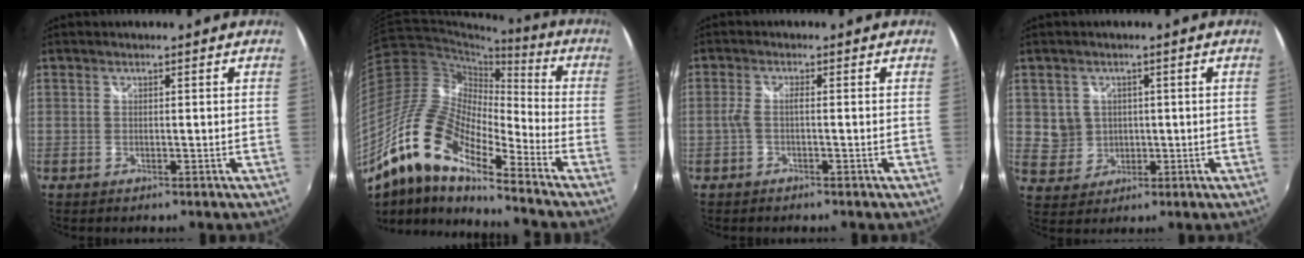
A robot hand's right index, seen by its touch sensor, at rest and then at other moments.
{"total": 16.9, "force": [-10.6, 4.6, 12.3], "torque": [-0.221, -0.001, -0.223]}
{"total": 2.0, "force": [-0.7, 0.1, 1.8], "torque": [-0.038, 0.001, -0.014]}
{"total": 5.2, "force": [0.8, 5.0, 1.1], "torque": [-0.025, 0.008, 0.024]}